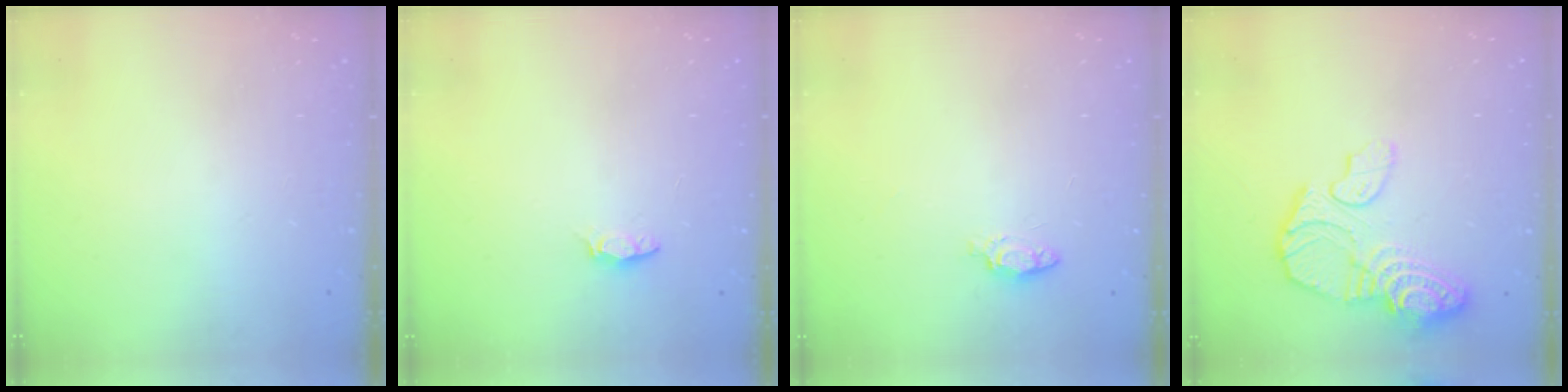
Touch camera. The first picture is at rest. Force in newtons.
{"total": 3.2, "press": 3.1, "slide": 0.4}
{"total": 4.7, "press": 4.7, "slide": 0.6}
{"total": 14.6, "press": 14.5, "slide": 1.5}